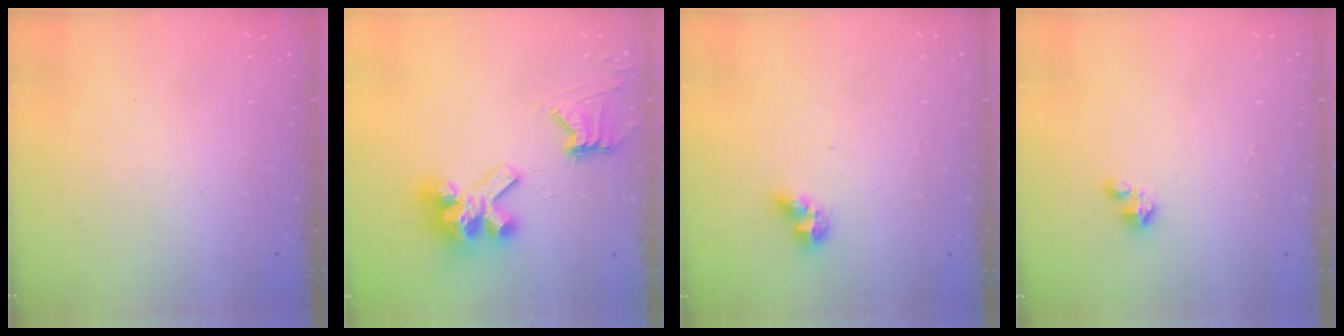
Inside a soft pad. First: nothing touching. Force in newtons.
{"total": 11.8, "press": 11.7, "slide": 1.4}
{"total": 6.1, "press": 6.1, "slide": 0.7}
{"total": 1.5, "press": 1.5, "slide": 0.2}